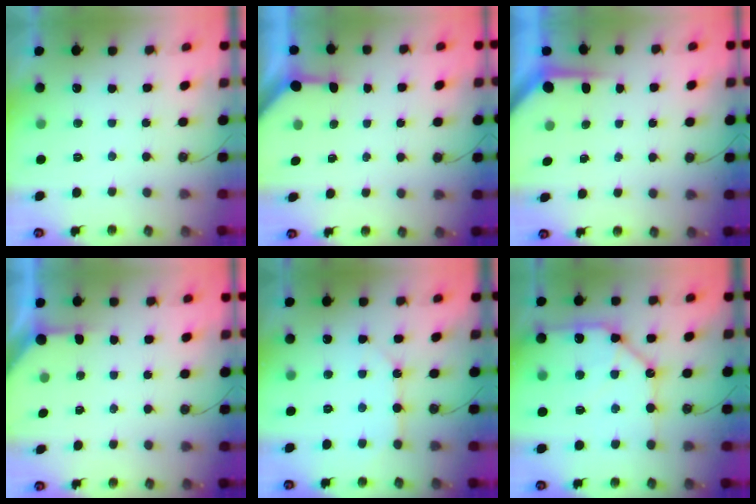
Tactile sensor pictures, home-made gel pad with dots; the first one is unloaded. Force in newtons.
{"total": 2.9, "press": 2.8, "slide": 0.3}
{"total": 3.9, "press": 3.8, "slide": 0.3}
{"total": 2.6, "press": 2.6, "slide": 0.4}
{"total": 7.8, "press": 7.7, "slide": 0.8}
{"total": 16.3, "press": 16.1, "slide": 2.1}